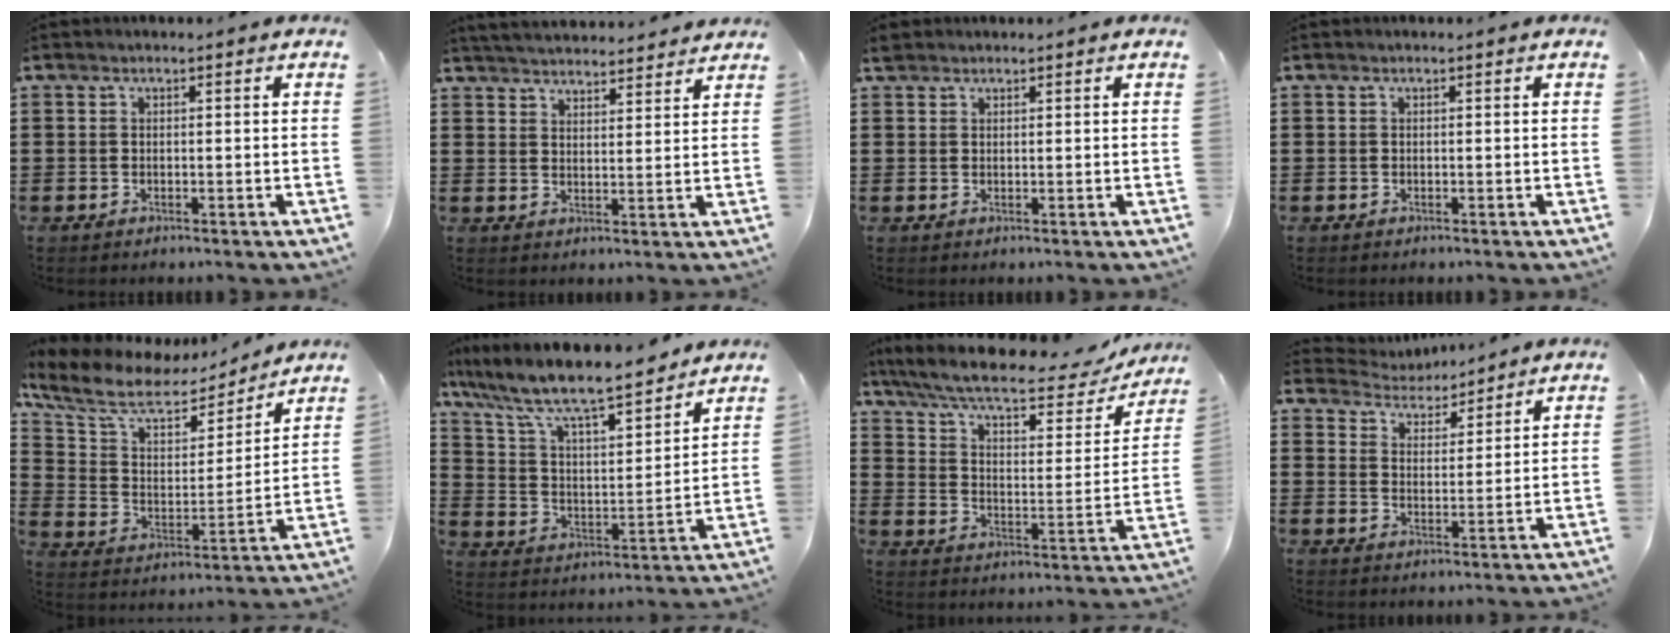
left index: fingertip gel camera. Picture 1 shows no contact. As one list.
[{"total": 4.2, "force": [4.1, 0.2, 0.4], "torque": [-0.022, -0.018, 0.075]}, {"total": 1.4, "force": [1.2, 0.5, 0.4], "torque": [-0.011, 0.002, 0.024]}, {"total": 0.0}, {"total": 9.5, "force": [7.6, 3.4, 4.7], "torque": [-0.127, -0.038, 0.128]}, {"total": 8.7, "force": [7.7, 1.1, 4.0], "torque": [-0.111, -0.055, 0.128]}, {"total": 9.7, "force": [7.7, 1.8, 5.6], "torque": [-0.135, -0.036, 0.130]}, {"total": 4.0, "force": [3.9, 0.8, -0.2], "torque": [-0.019, -0.020, 0.068]}]